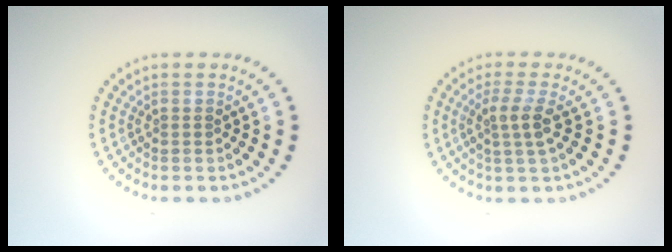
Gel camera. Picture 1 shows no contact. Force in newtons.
{"total": 2.5, "press": 2.2, "slide": 1.3}